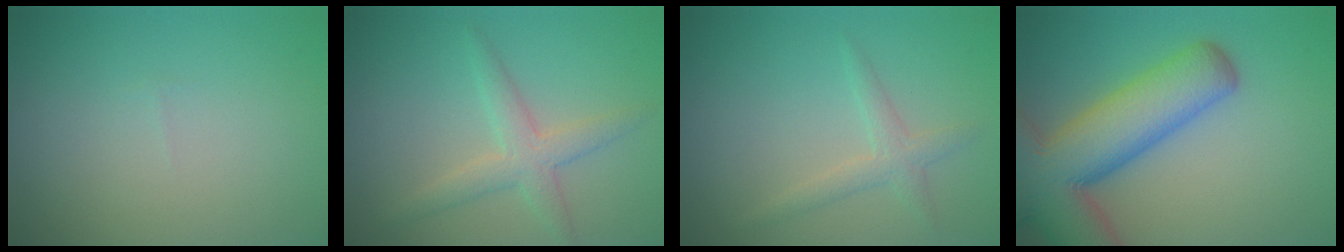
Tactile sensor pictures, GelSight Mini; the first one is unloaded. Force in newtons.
{"total": 3.0, "press": 3.0, "slide": 0.1}
{"total": 1.9, "press": 1.9, "slide": 0.1}
{"total": 11.7, "press": 11.7, "slide": 0.6}